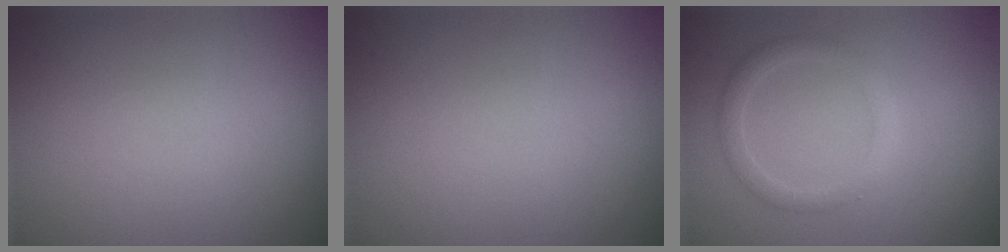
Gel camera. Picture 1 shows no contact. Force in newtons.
{"total": 0.0}
{"total": 1.9, "press": 1.9, "slide": 0.0}